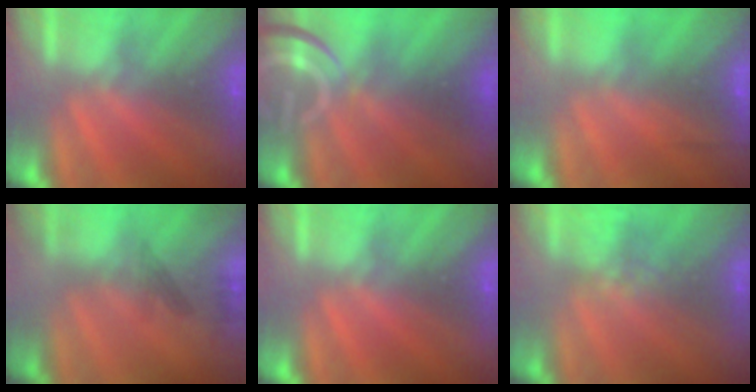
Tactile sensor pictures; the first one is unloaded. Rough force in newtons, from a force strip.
{"total": 9.1}
{"total": 2.5}
{"total": 2.3}
{"total": 0.0}
{"total": 4.2}